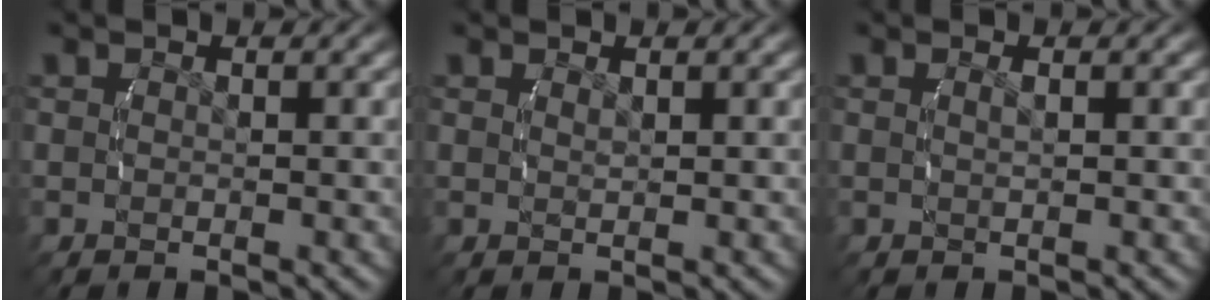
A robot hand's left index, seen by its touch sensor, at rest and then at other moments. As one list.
[{"total": 0.7, "force": [0.4, -0.5, 0.2], "torque": [-0.002, -0.006, 0.014]}, {"total": 0.7, "force": [0.0, -0.3, 0.6], "torque": [-0.013, -0.004, 0.004]}]